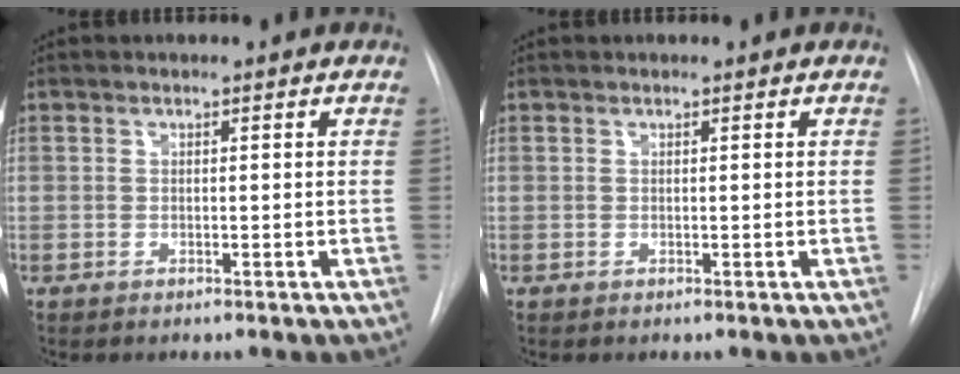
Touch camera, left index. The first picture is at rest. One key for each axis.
{"total": 0.0}